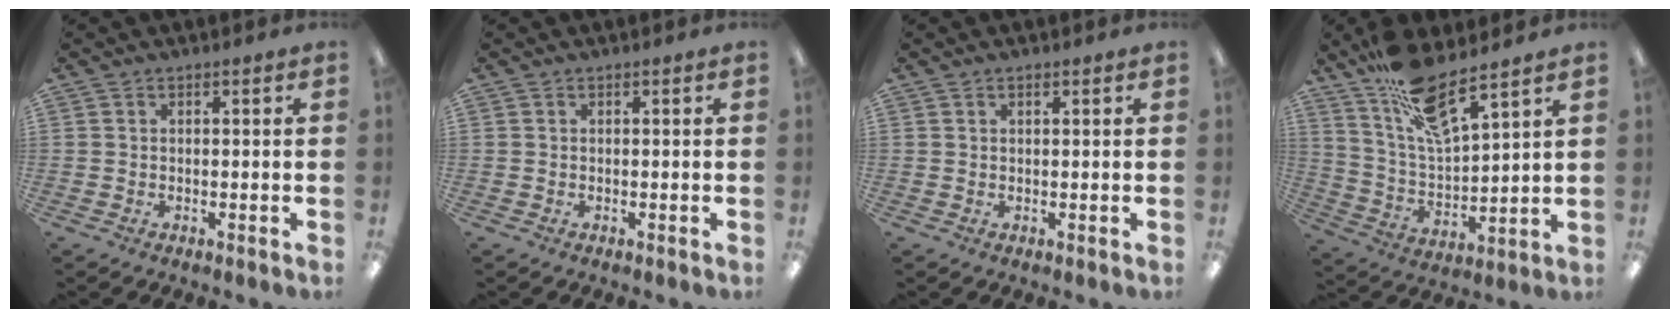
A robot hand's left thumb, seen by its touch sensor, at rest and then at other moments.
{"total": 0.0}
{"total": 0.8, "force": [0.6, 0.3, 0.4], "torque": [-0.003, -0.002, 0.009]}
{"total": 13.5, "force": [10.7, 2.7, 7.8], "torque": [-0.156, -0.060, 0.187]}